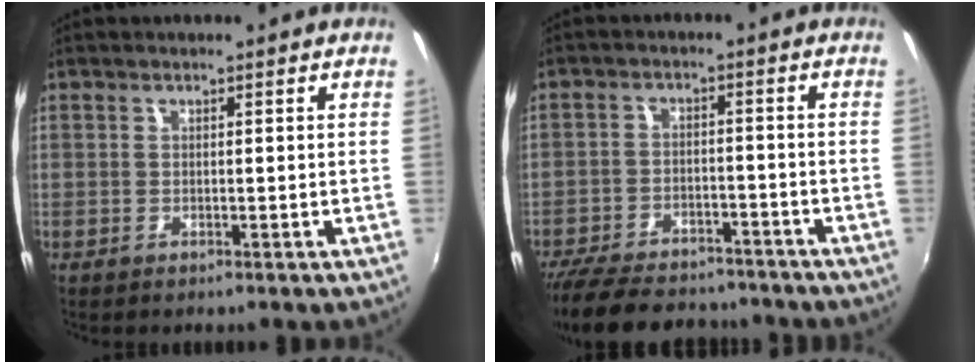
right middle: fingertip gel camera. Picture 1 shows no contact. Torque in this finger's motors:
{"motor_torque": [0.96, -1.18, 0.22, 0.10]}